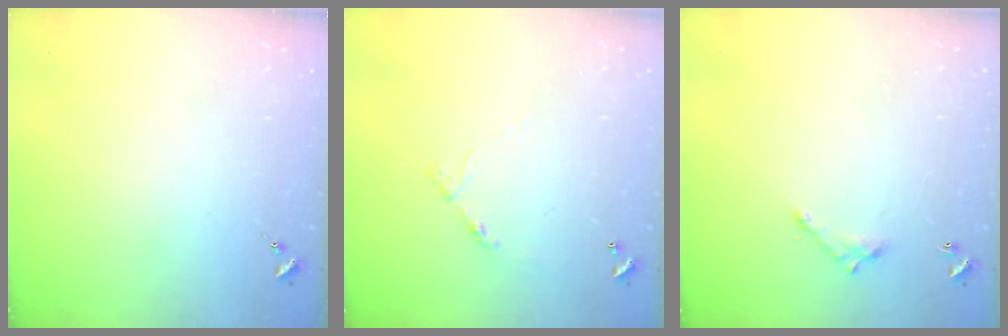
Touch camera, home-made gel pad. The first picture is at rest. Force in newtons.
{"total": 6.8, "press": 6.8, "slide": 0.5}
{"total": 6.2, "press": 6.2, "slide": 0.4}